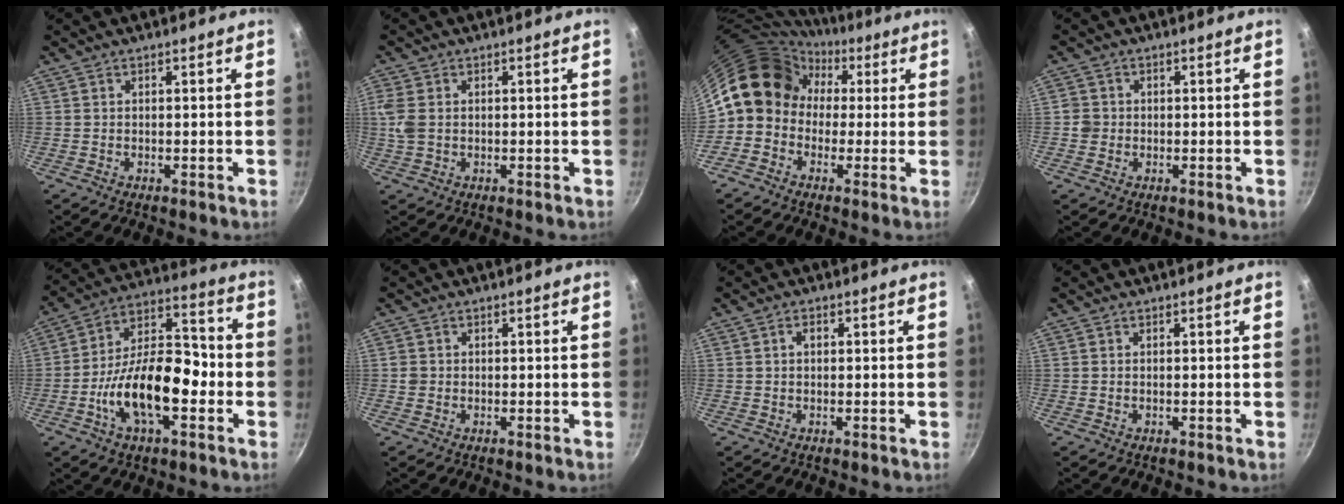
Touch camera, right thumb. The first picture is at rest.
{"total": 4.3, "force": [0.5, 3.0, 3.0], "torque": [-0.069, 0.002, 0.009]}
{"total": 12.6, "force": [0.5, 11.0, 6.2], "torque": [-0.071, 0.039, -0.017]}
{"total": 2.3, "force": [-0.4, 2.2, 0.6], "torque": [-0.001, 0.009, -0.008]}
{"total": 18.4, "force": [-5.2, 9.3, 15.0], "torque": [-0.229, 0.049, -0.103]}
{"total": 1.4, "force": [-0.1, 1.3, 0.5], "torque": [-0.004, 0.005, -0.003]}
{"total": 1.4, "force": [0.2, 1.0, 1.0], "torque": [-0.017, 0.005, 0.003]}
{"total": 0.0}